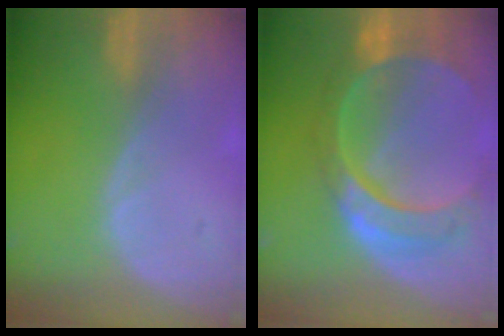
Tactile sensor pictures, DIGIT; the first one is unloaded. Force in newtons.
{"total": 11.0, "press": 9.2, "slide": 6.1}